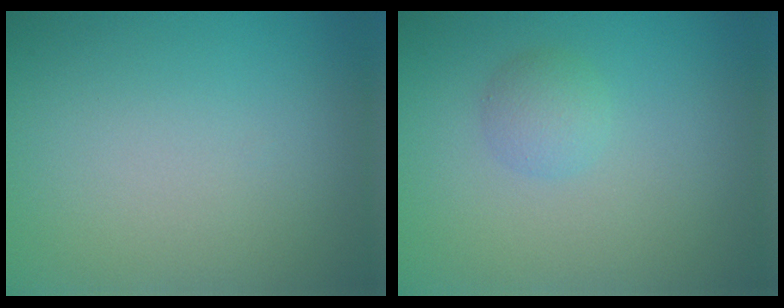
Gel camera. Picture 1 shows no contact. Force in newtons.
{"total": 1.7, "press": 1.7, "slide": 0.0}